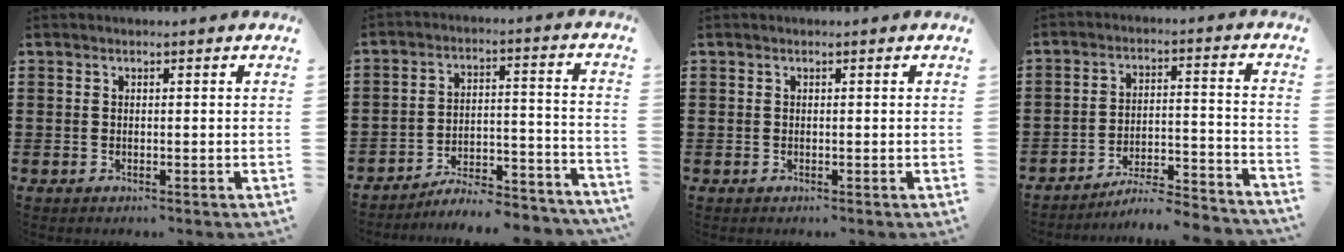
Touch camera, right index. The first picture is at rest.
{"total": 6.5, "force": [-6.2, 0.8, 1.8], "torque": [-0.025, 0.010, -0.121]}
{"total": 0.0}
{"total": 5.9, "force": [-5.6, 0.3, 2.1], "torque": [-0.032, -0.003, -0.109]}